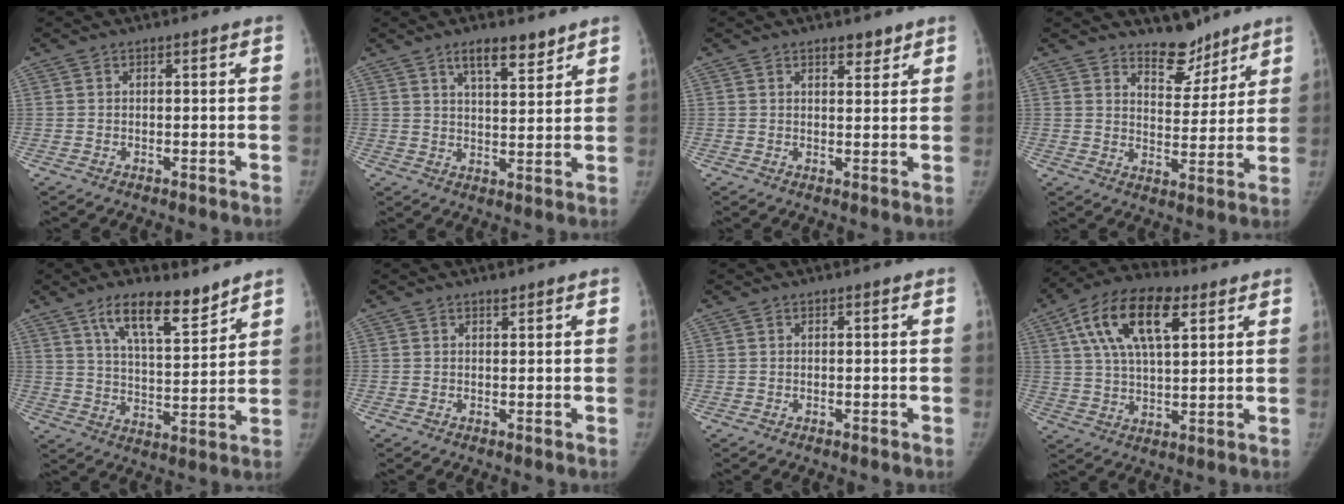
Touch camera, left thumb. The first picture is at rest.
{"total": 7.0, "force": [5.0, 2.2, 4.4], "torque": [-0.052, -0.035, 0.081]}
{"total": 2.8, "force": [2.1, 1.3, 1.4], "torque": [-0.008, -0.014, 0.031]}
{"total": 7.9, "force": [6.6, 3.8, 2.2], "torque": [0.000, -0.053, 0.109]}
{"total": 12.2, "force": [8.5, 4.0, 7.8], "torque": [-0.107, -0.055, 0.151]}
{"total": 0.9, "force": [0.7, 0.3, 0.3], "torque": [-0.003, -0.005, 0.011]}
{"total": 0.0}
{"total": 16.2, "force": [6.8, 7.6, 12.6], "torque": [-0.213, 0.000, 0.115]}